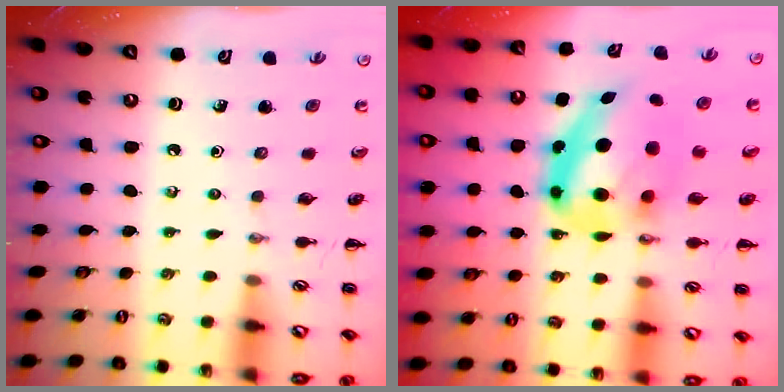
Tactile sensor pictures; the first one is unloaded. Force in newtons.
{"total": 15.3, "press": 14.8, "slide": 3.7}